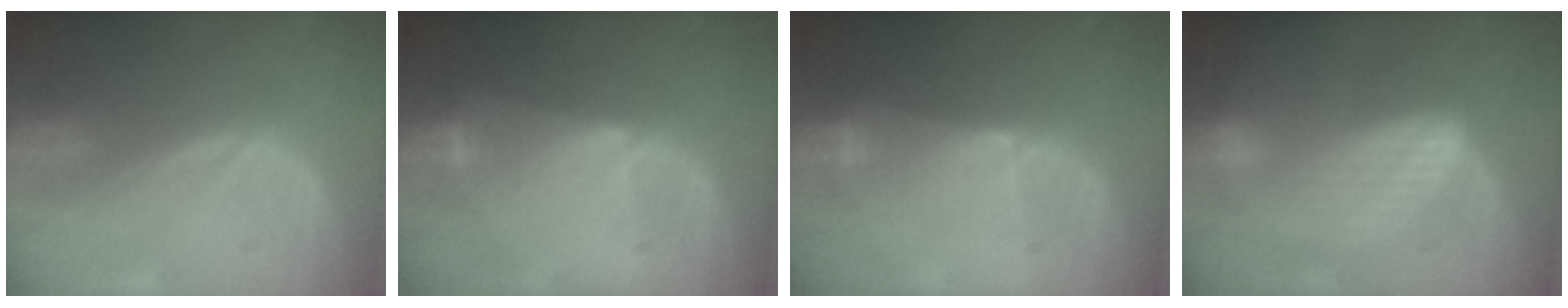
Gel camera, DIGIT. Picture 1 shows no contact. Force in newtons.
{"total": 7.0, "press": 6.3, "slide": 3.1}
{"total": 6.3, "press": 5.5, "slide": 3.1}
{"total": 7.0, "press": 6.1, "slide": 3.5}